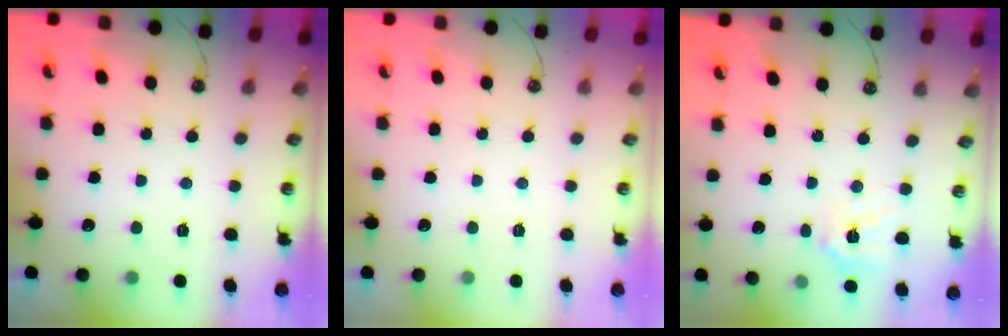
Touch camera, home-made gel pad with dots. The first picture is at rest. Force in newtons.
{"total": 0.0}
{"total": 11.0, "press": 10.9, "slide": 1.3}